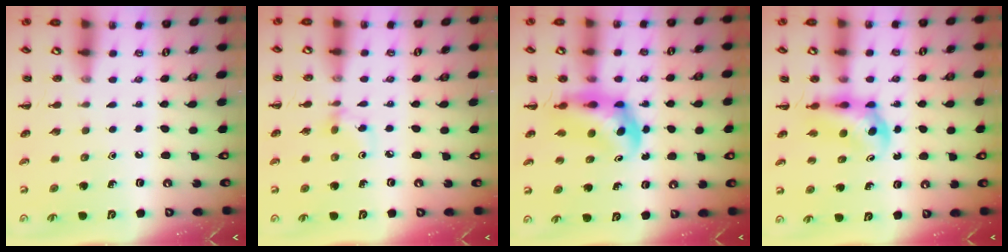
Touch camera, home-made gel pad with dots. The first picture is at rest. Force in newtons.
{"total": 3.3, "press": 3.2, "slide": 0.7}
{"total": 6.0, "press": 5.8, "slide": 1.3}
{"total": 4.7, "press": 4.6, "slide": 0.9}